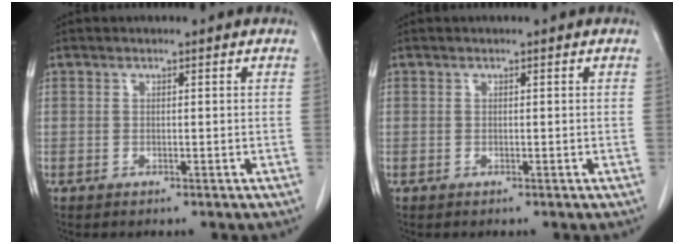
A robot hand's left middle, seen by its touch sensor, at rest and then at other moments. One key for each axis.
{"total": 0.0}